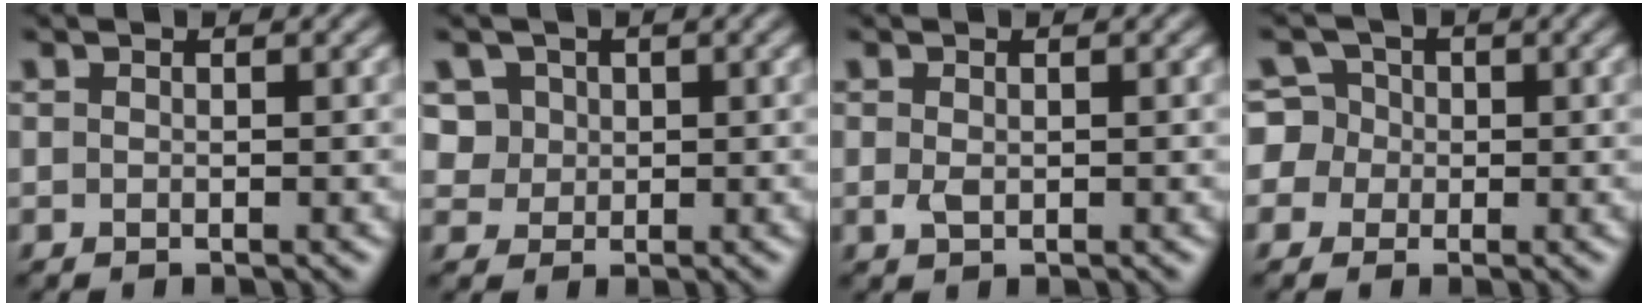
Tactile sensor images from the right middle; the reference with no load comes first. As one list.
[{"total": 3.7, "force": [1.7, 3.1, 1.3], "torque": [-0.045, -0.006, 0.038]}, {"total": 0.9, "force": [-0.1, 0.6, 0.7], "torque": [-0.016, -0.002, 0.001]}, {"total": 5.4, "force": [0.8, 5.2, 1.4], "torque": [-0.029, 0.042, -0.006]}]